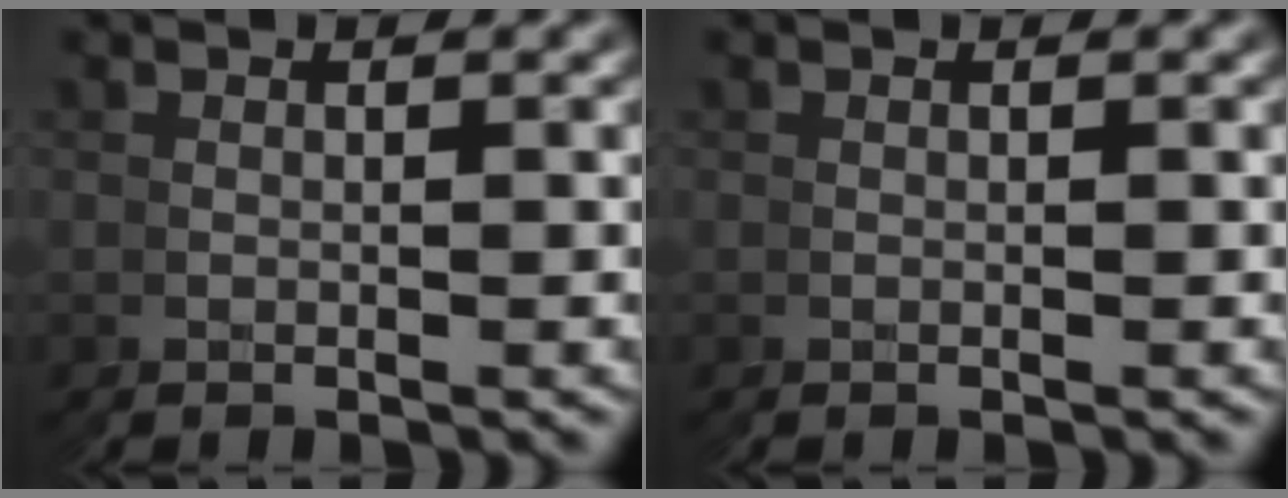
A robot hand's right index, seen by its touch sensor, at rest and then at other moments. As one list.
[{"total": 0.0}]